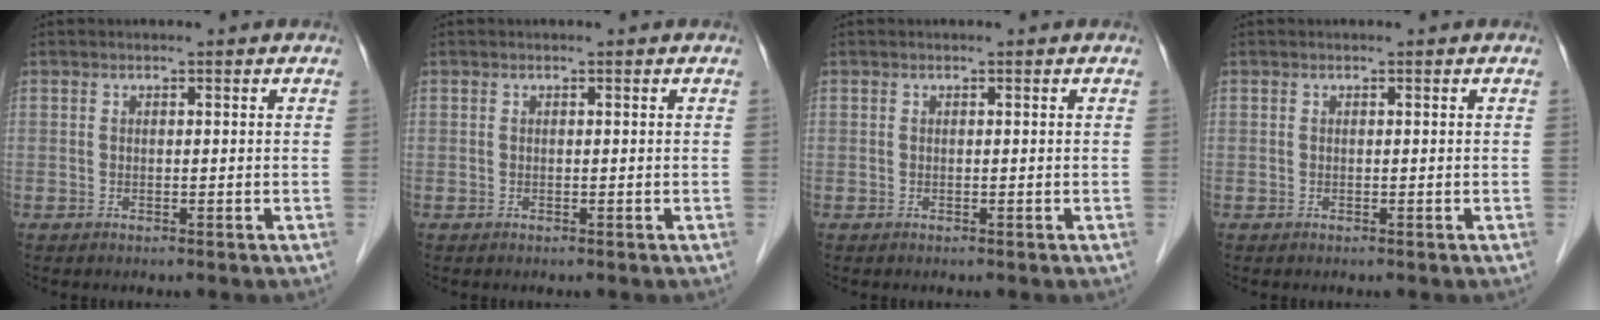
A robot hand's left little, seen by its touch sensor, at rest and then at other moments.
{"total": 0.0}
{"total": 0.0}
{"total": 0.0}